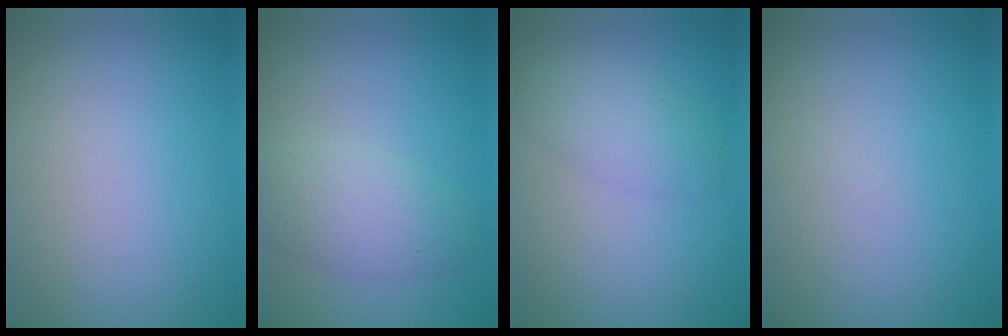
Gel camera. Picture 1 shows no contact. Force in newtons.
{"total": 3.2, "press": 3.2, "slide": 0.1}
{"total": 2.4, "press": 2.4, "slide": 0.2}
{"total": 0.0}